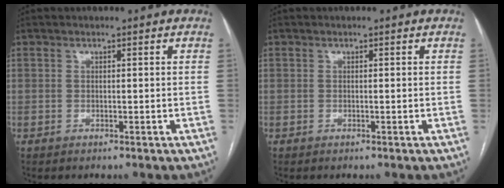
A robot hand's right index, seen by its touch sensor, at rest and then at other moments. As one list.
[{"total": 0.0}]